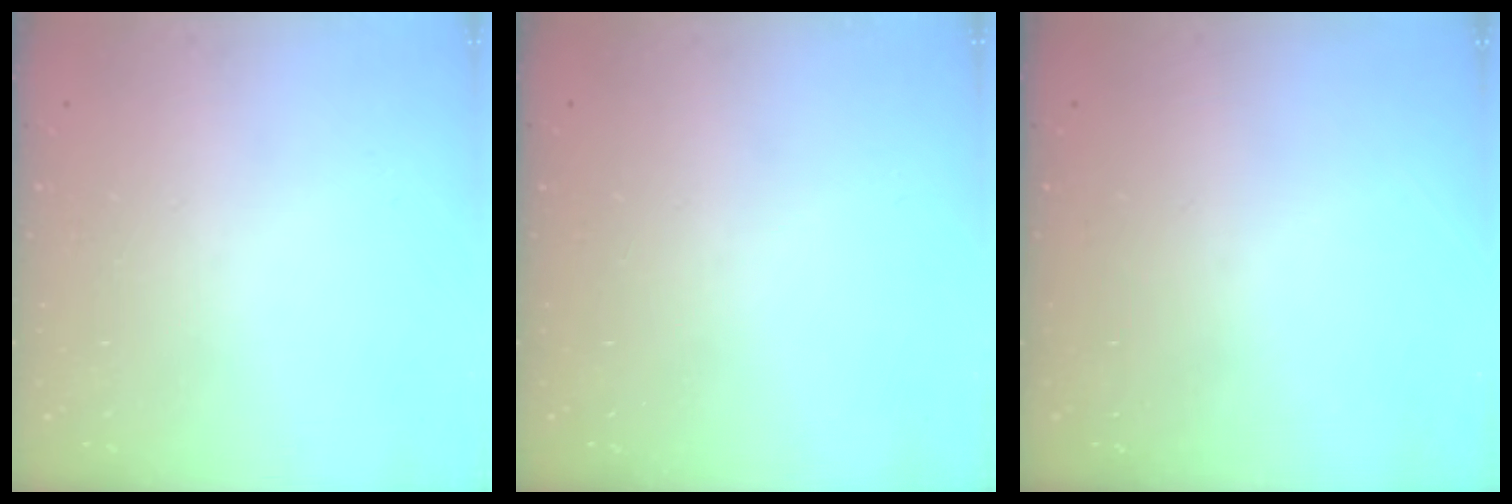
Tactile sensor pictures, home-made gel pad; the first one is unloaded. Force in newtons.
{"total": 0.0}
{"total": 0.0}